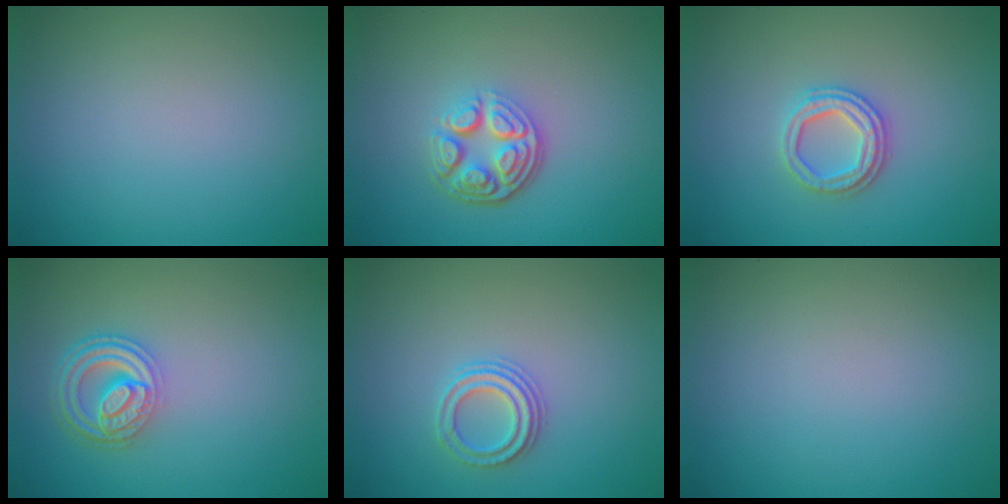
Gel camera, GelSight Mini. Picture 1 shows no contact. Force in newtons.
{"total": 4.8, "press": 3.5, "slide": 3.3}
{"total": 2.9, "press": 2.7, "slide": 1.0}
{"total": 4.6, "press": 3.4, "slide": 3.1}
{"total": 2.4, "press": 2.2, "slide": 0.8}
{"total": 0.0}